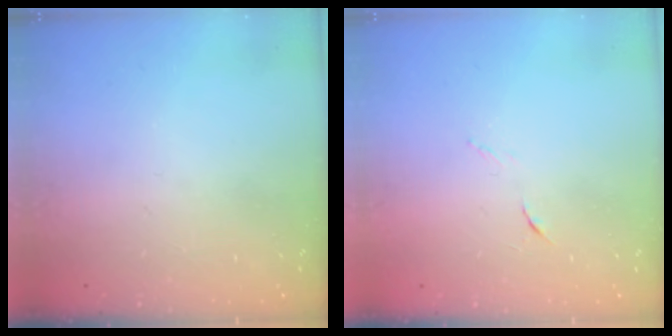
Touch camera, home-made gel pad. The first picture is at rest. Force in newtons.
{"total": 4.1, "press": 4.0, "slide": 1.1}